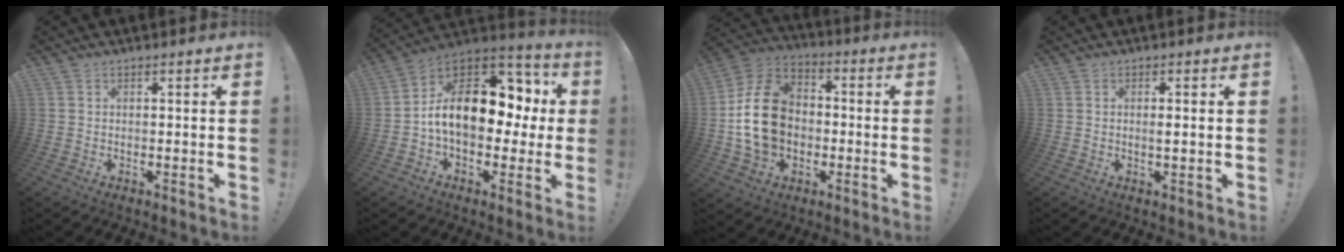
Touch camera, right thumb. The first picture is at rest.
{"total": 18.4, "force": [0.7, 11.8, 14.2], "torque": [-0.214, 0.005, 0.018]}
{"total": 18.4, "force": [-1.1, 14.6, 11.1], "torque": [-0.195, 0.026, -0.013]}
{"total": 2.0, "force": [0.2, 0.2, 2.0], "torque": [-0.031, -0.002, 0.000]}